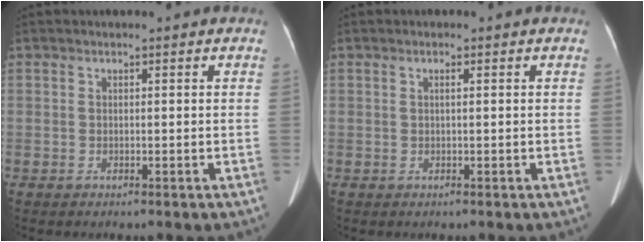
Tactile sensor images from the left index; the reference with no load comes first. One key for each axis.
{"total": 0.6, "fx": 0.1, "fy": -0.1, "fz": 0.6, "tx": -0.014, "ty": -0.001, "tz": 0.000}